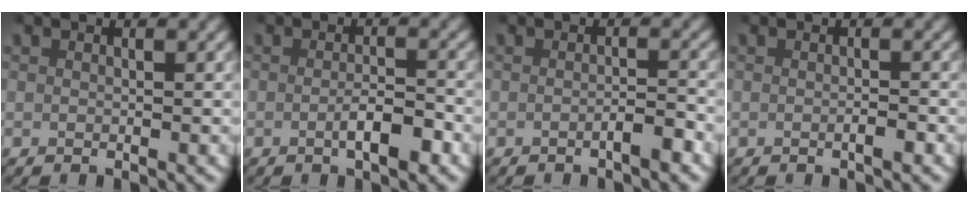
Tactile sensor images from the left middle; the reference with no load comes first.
{"total": 2.5, "force": [-1.3, 0.7, 2.0], "torque": [-0.029, 0.000, -0.027]}
{"total": 1.5, "force": [-1.1, 0.1, 1.0], "torque": [-0.008, 0.003, -0.023]}
{"total": 0.7, "force": [-0.4, 0.0, 0.6], "torque": [-0.009, 0.001, -0.009]}